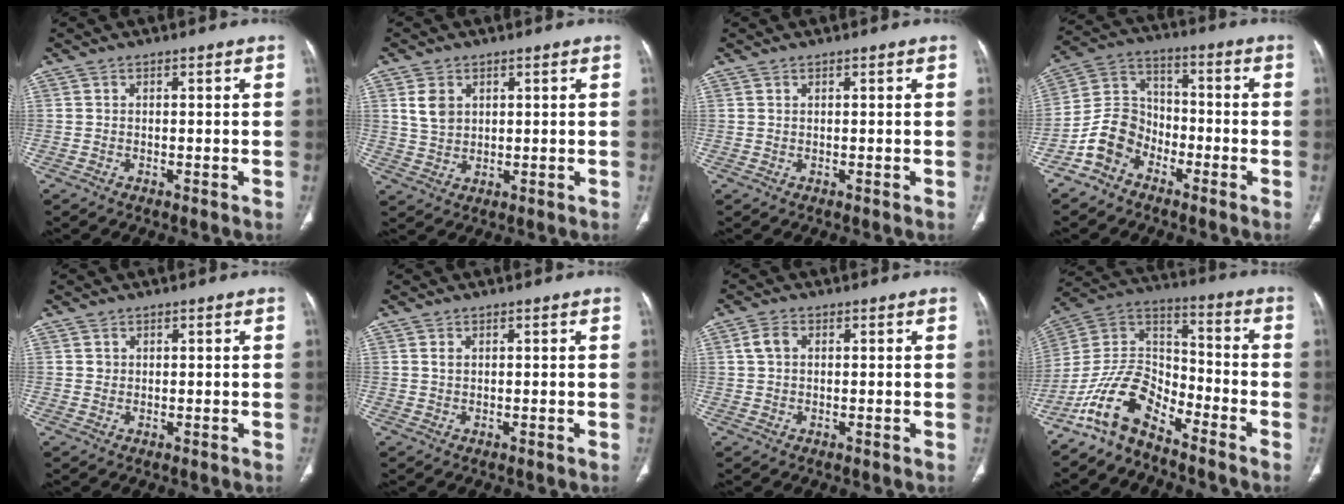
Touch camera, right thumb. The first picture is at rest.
{"total": 4.5, "force": [1.6, 3.4, 2.5], "torque": [-0.036, -0.005, 0.035]}
{"total": 0.0}
{"total": 9.5, "force": [-5.5, 7.0, 3.3], "torque": [-0.051, 0.058, -0.117]}
{"total": 0.7, "force": [0.3, 0.7, 0.0], "torque": [0.007, 0.001, 0.003]}
{"total": 0.8, "force": [0.3, 0.5, 0.5], "torque": [-0.010, 0.003, 0.005]}
{"total": 2.8, "force": [0.5, 2.0, 1.9], "torque": [-0.042, 0.009, 0.009]}
{"total": 12.3, "force": [-9.1, 5.6, 6.1], "torque": [-0.108, 0.089, -0.187]}